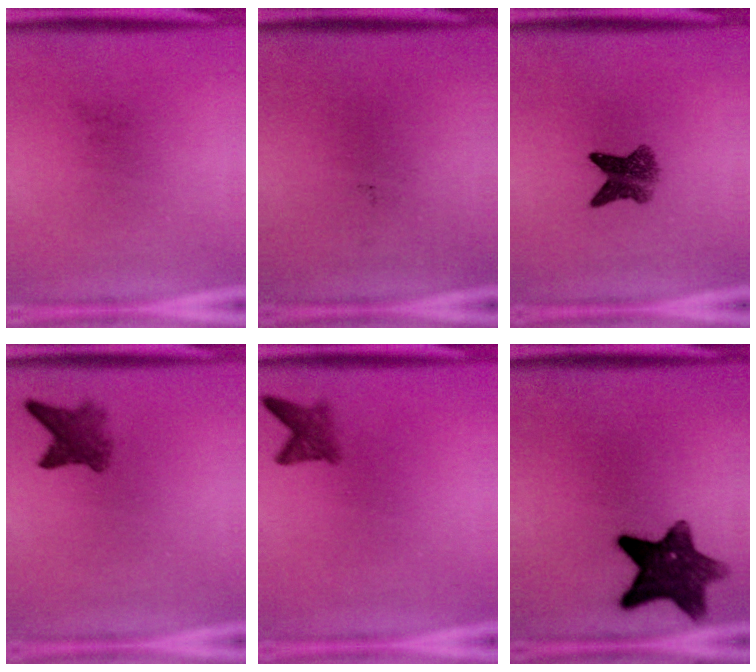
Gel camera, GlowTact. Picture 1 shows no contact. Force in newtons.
{"total": 0.0}
{"total": 4.8}
{"total": 3.9}
{"total": 2.5}
{"total": 10.6}